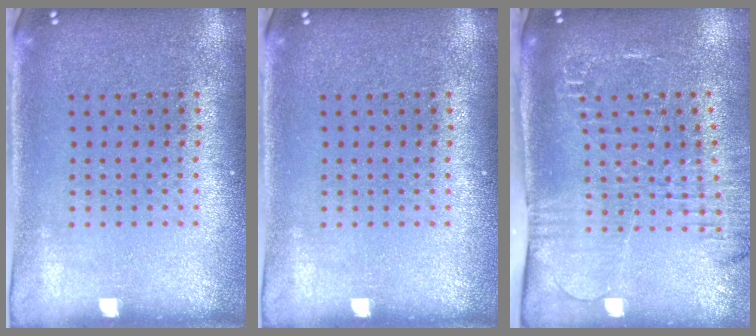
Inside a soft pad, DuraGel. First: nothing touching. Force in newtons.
{"total": 0.0}
{"total": 1.9, "press": 1.8, "slide": 0.8}